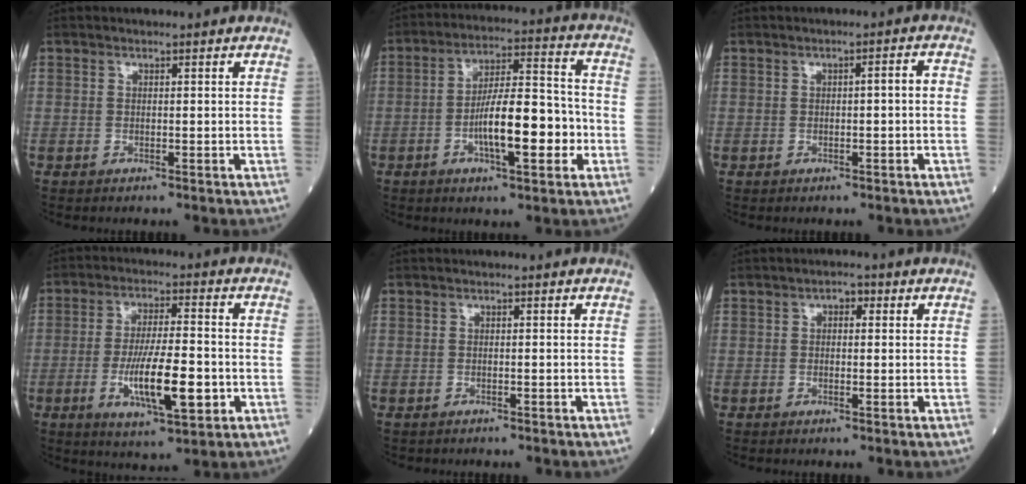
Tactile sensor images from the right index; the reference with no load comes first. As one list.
[{"total": 12.7, "force": [-3.4, 3.5, 11.8], "torque": [-0.208, 0.020, -0.053]}, {"total": 2.6, "force": [-0.1, 0.8, 2.5], "torque": [-0.049, 0.016, 0.002]}, {"total": 12.4, "force": [-3.2, 3.0, 11.6], "torque": [-0.216, -0.008, -0.048]}, {"total": 1.5, "force": [-0.9, 1.0, 0.7], "torque": [-0.031, -0.001, -0.010]}, {"total": 2.3, "force": [0.6, 1.3, 1.8], "torque": [-0.041, 0.019, 0.011]}]